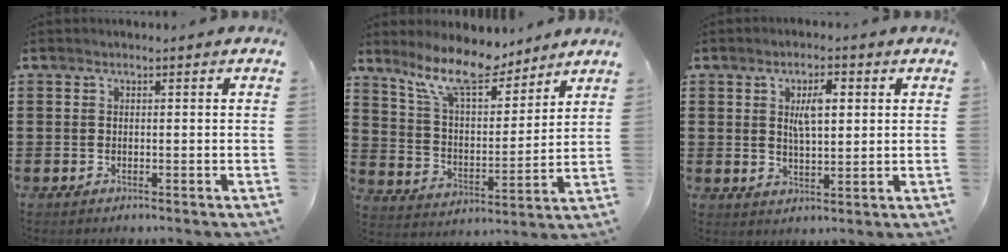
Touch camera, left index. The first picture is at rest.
{"total": 10.9, "force": [9.3, 2.5, 5.1], "torque": [-0.130, -0.041, 0.171]}
{"total": 4.7, "force": [1.7, 1.9, 4.0], "torque": [-0.078, 0.008, 0.024]}